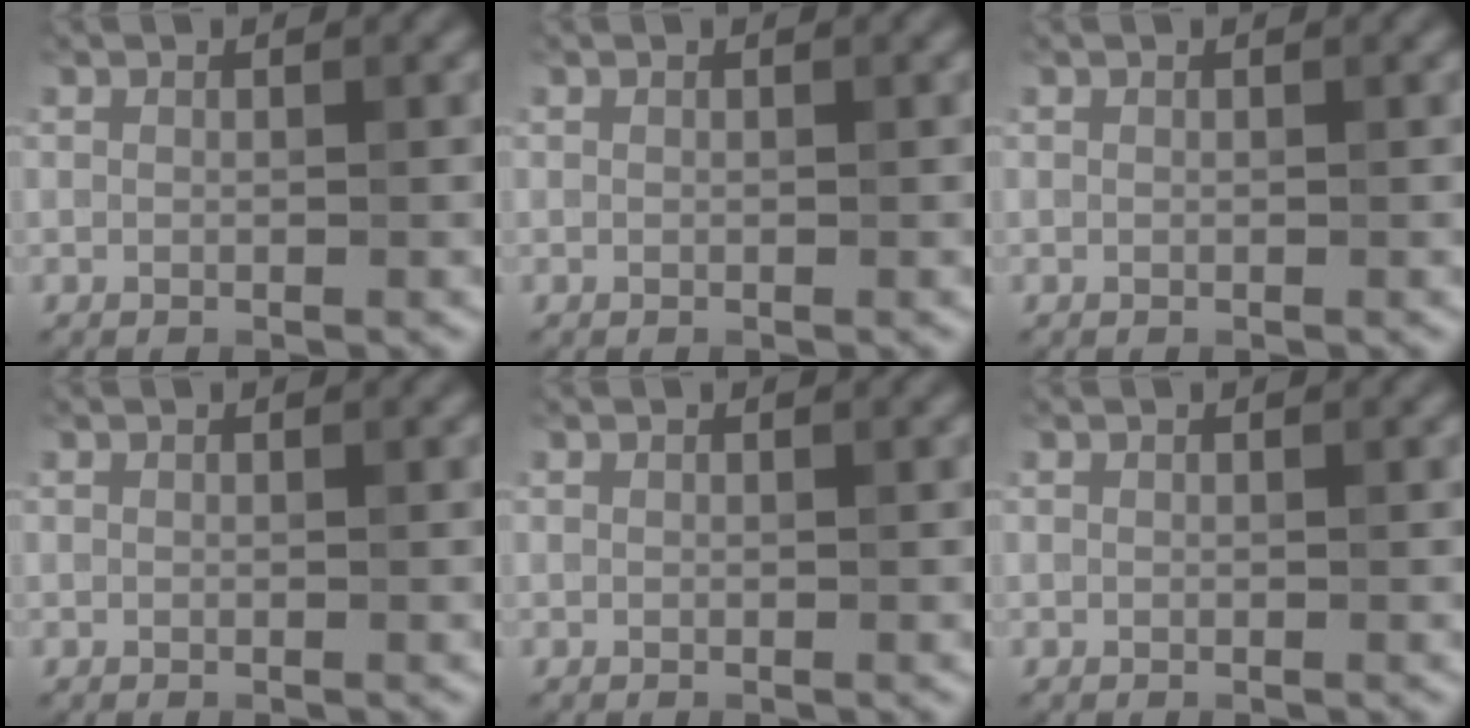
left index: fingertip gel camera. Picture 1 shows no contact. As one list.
[{"total": 0.0}, {"total": 0.0}, {"total": 0.0}, {"total": 0.0}, {"total": 0.0}]